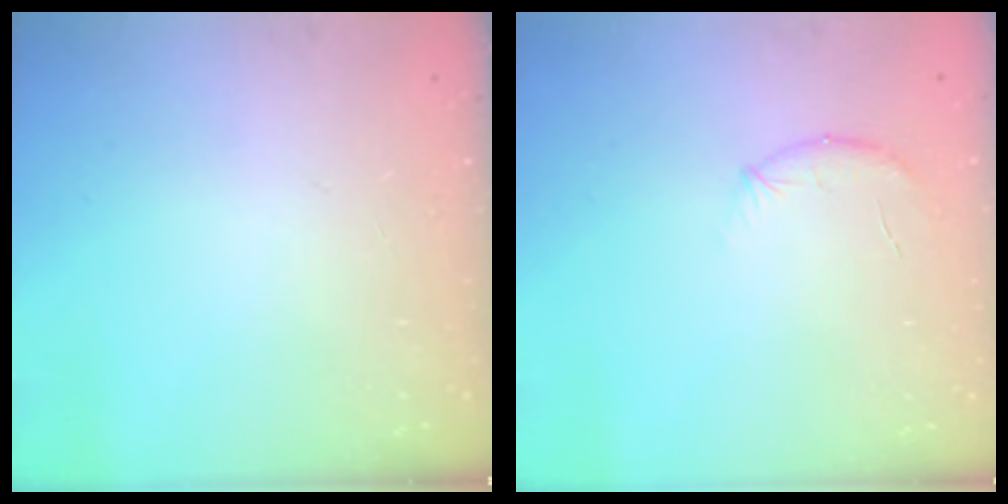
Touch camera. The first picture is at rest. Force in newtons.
{"total": 8.3, "press": 8.1, "slide": 1.7}